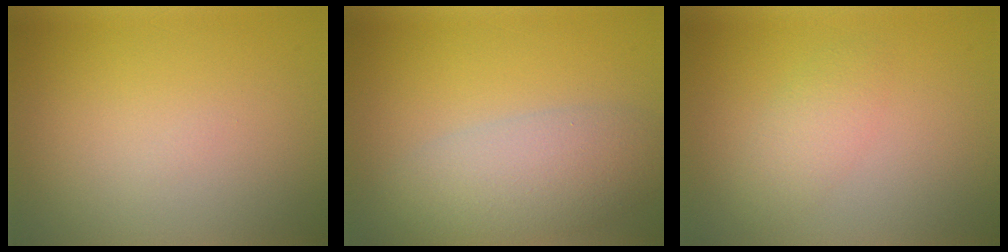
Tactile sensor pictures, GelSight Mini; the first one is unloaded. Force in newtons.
{"total": 5.7, "press": 5.7, "slide": 0.4}
{"total": 2.0, "press": 2.0, "slide": 0.2}